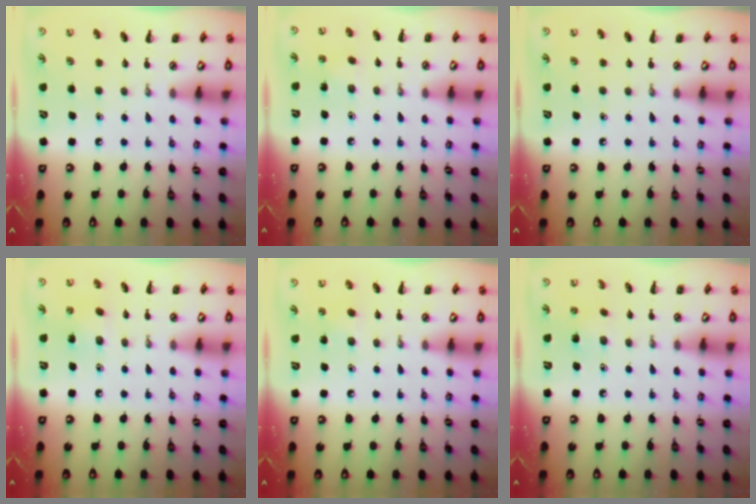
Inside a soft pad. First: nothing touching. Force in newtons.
{"total": 1.4, "press": 1.3, "slide": 0.5}
{"total": 0.0}
{"total": 2.8, "press": 2.7, "slide": 0.8}
{"total": 5.8, "press": 5.7, "slide": 1.3}
{"total": 1.6, "press": 1.4, "slide": 0.6}